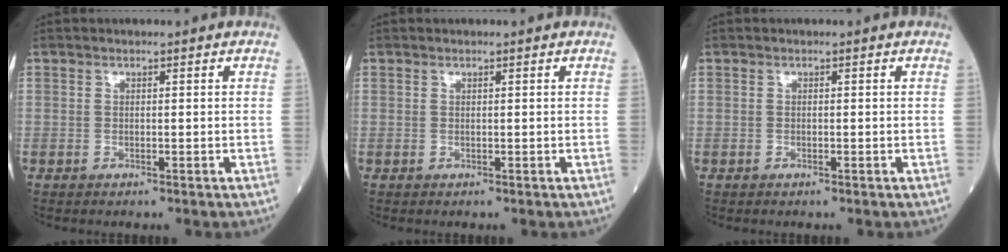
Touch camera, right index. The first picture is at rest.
{"total": 0.0}
{"total": 0.0}